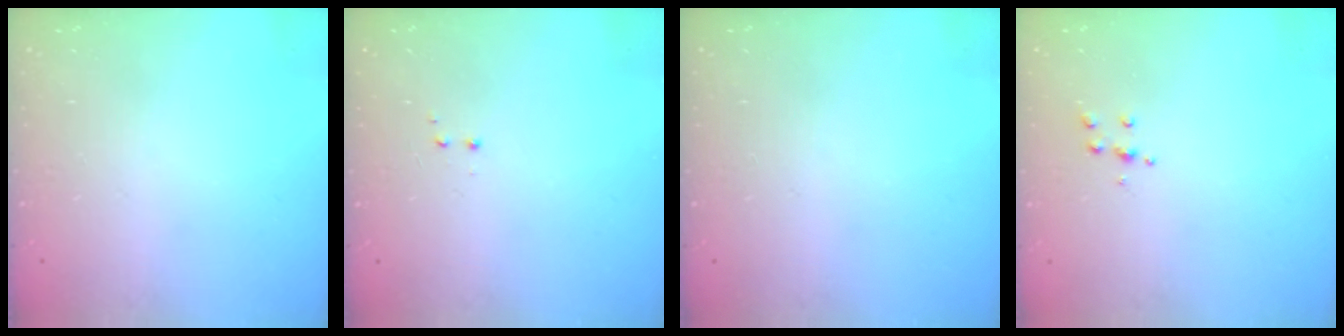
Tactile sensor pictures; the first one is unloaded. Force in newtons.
{"total": 1.2, "press": 1.0, "slide": 0.6}
{"total": 0.0}
{"total": 4.3, "press": 4.3, "slide": 0.4}